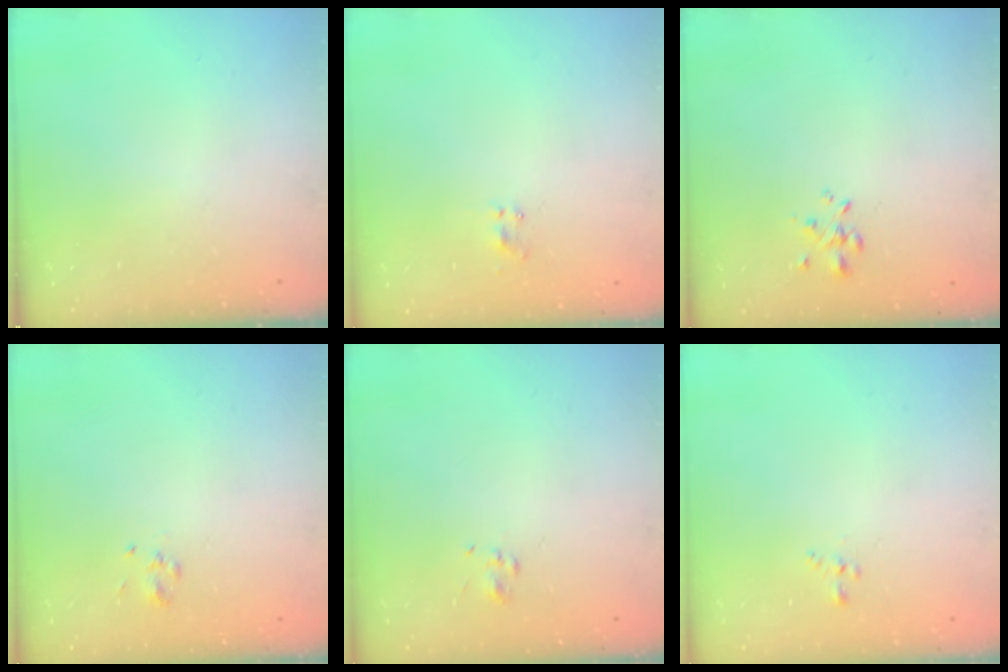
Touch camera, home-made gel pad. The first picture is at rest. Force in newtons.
{"total": 1.5, "press": 1.3, "slide": 0.8}
{"total": 0.6, "press": 0.5, "slide": 0.3}
{"total": 1.4, "press": 1.3, "slide": 0.4}
{"total": 2.6, "press": 2.5, "slide": 0.7}
{"total": 0.0}